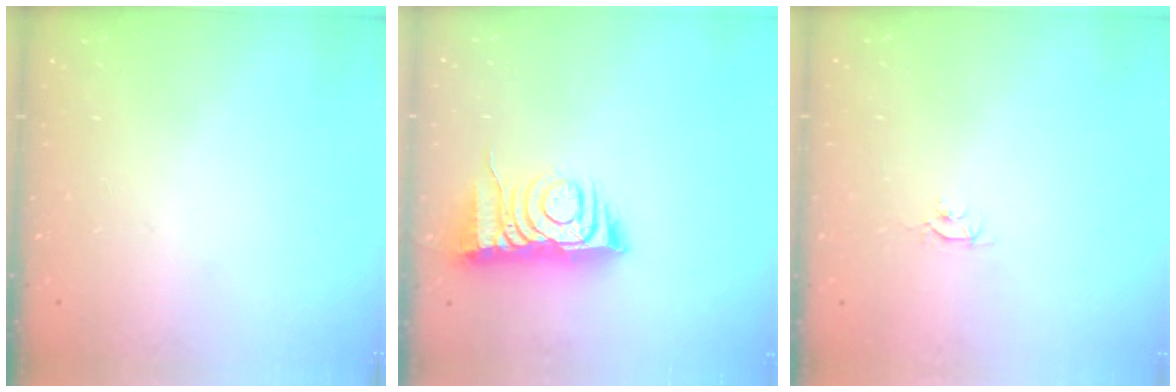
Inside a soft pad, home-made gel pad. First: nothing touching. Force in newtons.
{"total": 8.4, "press": 8.4, "slide": 0.8}
{"total": 2.6, "press": 2.6, "slide": 0.3}